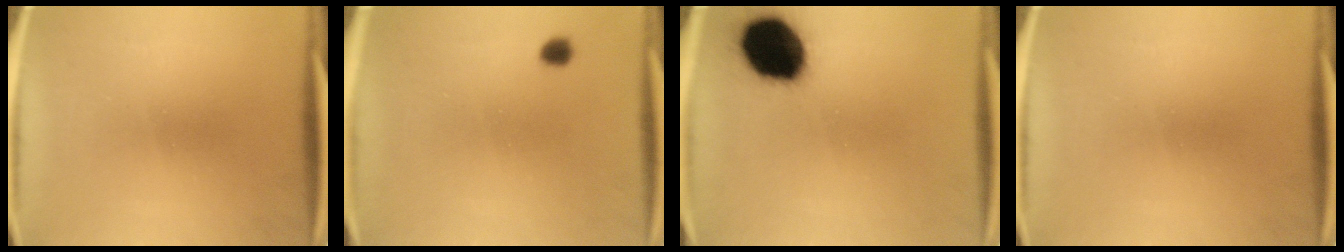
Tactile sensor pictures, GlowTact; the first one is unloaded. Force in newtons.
{"total": 1.7}
{"total": 18.8}
{"total": 0.0}